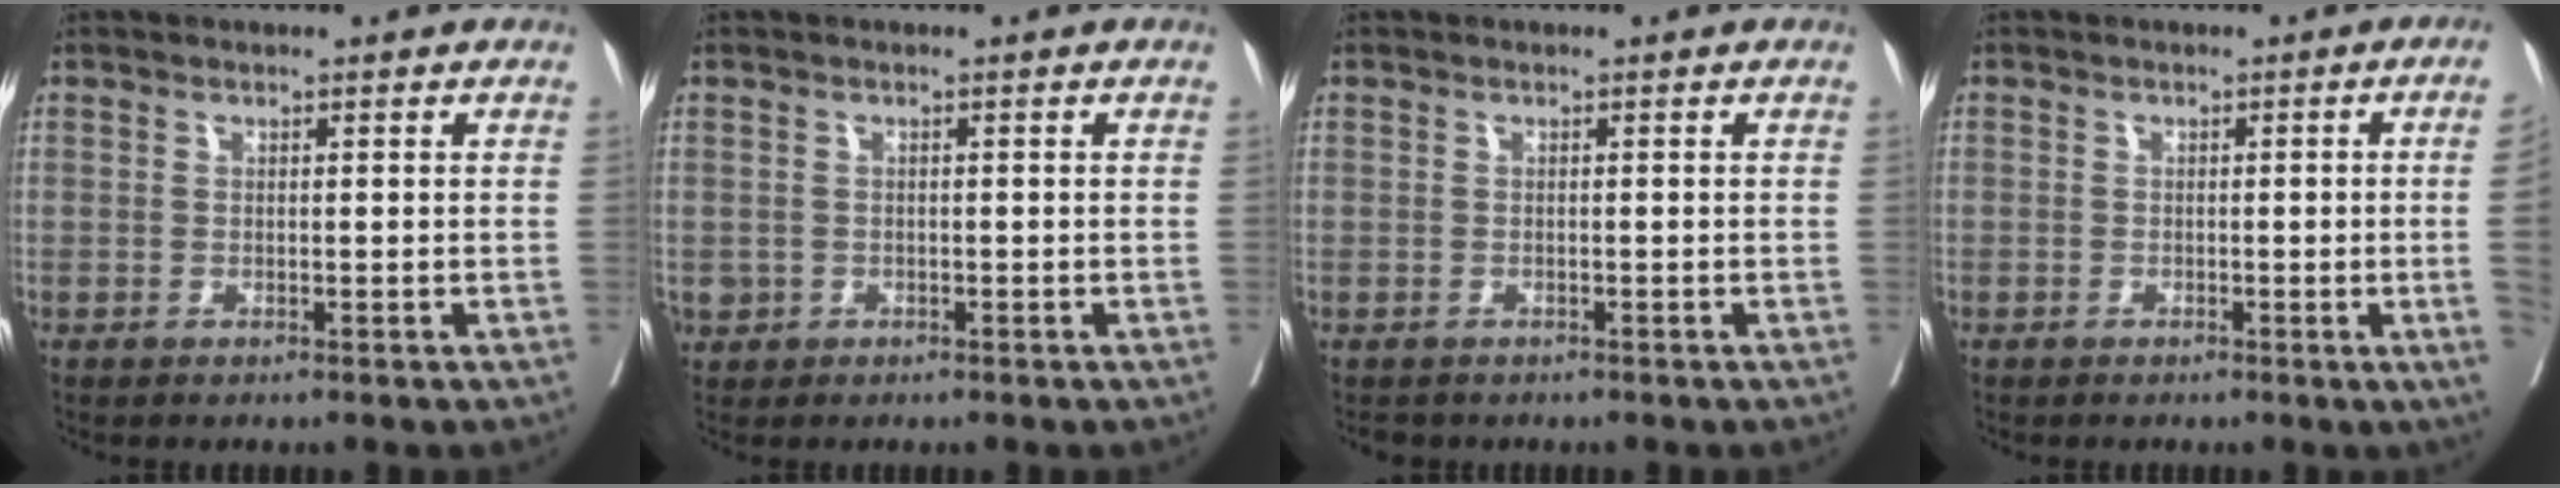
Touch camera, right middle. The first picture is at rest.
{"total": 1.3, "force": [-0.3, 1.3, 0.1], "torque": [0.001, 0.005, -0.001]}
{"total": 1.8, "force": [-1.5, 0.9, 0.2], "torque": [-0.008, -0.002, -0.024]}
{"total": 4.4, "force": [-0.7, -1.6, 4.0], "torque": [-0.041, -0.008, -0.009]}